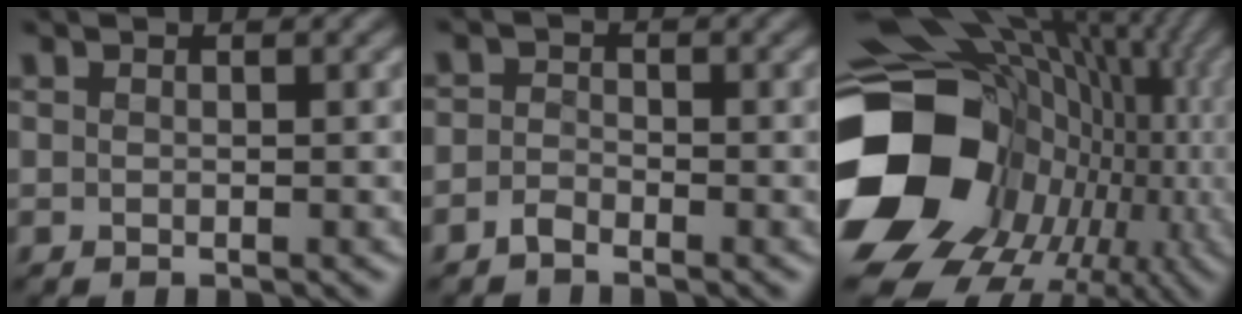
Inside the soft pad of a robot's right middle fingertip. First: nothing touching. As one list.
[{"total": 1.3, "force": [-1.1, 0.6, 0.2], "torque": [-0.004, 0.006, -0.025]}, {"total": 20.3, "force": [-2.6, 16.7, 11.2], "torque": [-0.253, -0.014, -0.022]}]